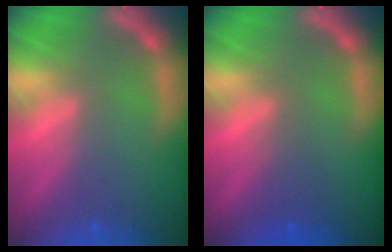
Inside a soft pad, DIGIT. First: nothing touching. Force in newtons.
{"total": 2.0}